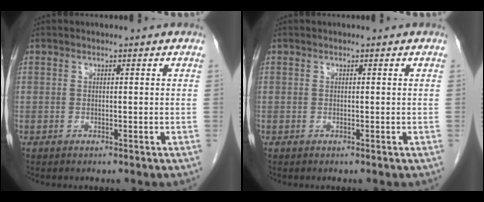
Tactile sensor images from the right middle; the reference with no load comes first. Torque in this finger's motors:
{"motor_torque": [0.00, 0.00, 0.00, 0.00]}